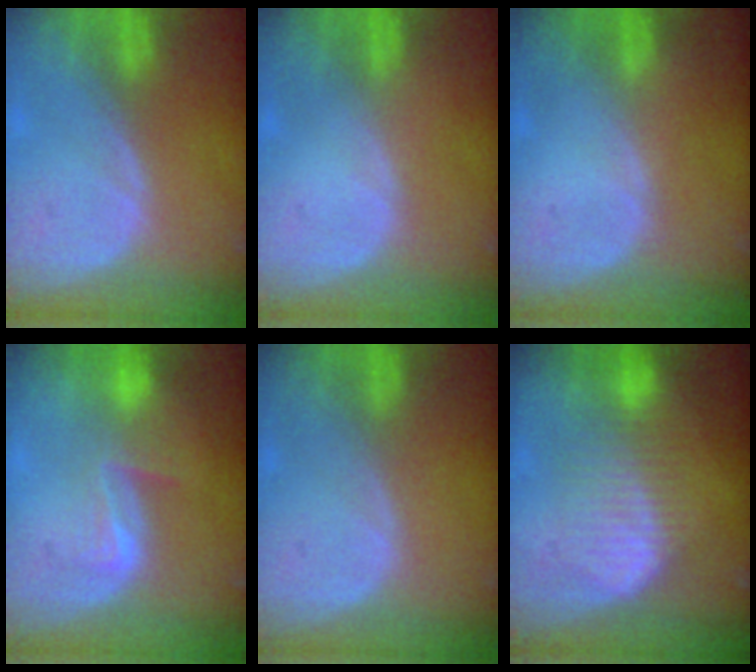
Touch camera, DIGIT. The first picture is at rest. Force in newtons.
{"total": 0.0}
{"total": 0.0}
{"total": 4.3, "press": 4.1, "slide": 1.4}
{"total": 0.0}
{"total": 7.3, "press": 7.3, "slide": 0.2}